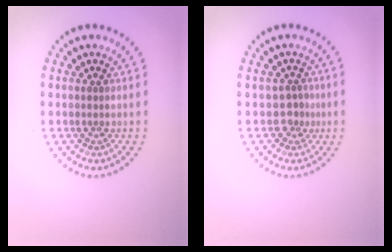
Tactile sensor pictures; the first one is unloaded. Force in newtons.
{"total": 1.8, "press": 1.2, "slide": 1.3}